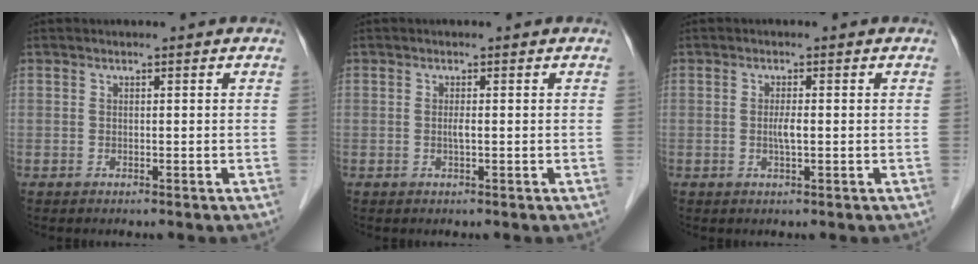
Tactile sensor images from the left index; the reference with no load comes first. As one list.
[{"total": 0.8, "force": [-0.1, 0.0, 0.8], "torque": [-0.018, -0.001, -0.002]}, {"total": 1.7, "force": [-0.1, 0.2, 1.7], "torque": [-0.035, 0.000, -0.002]}]